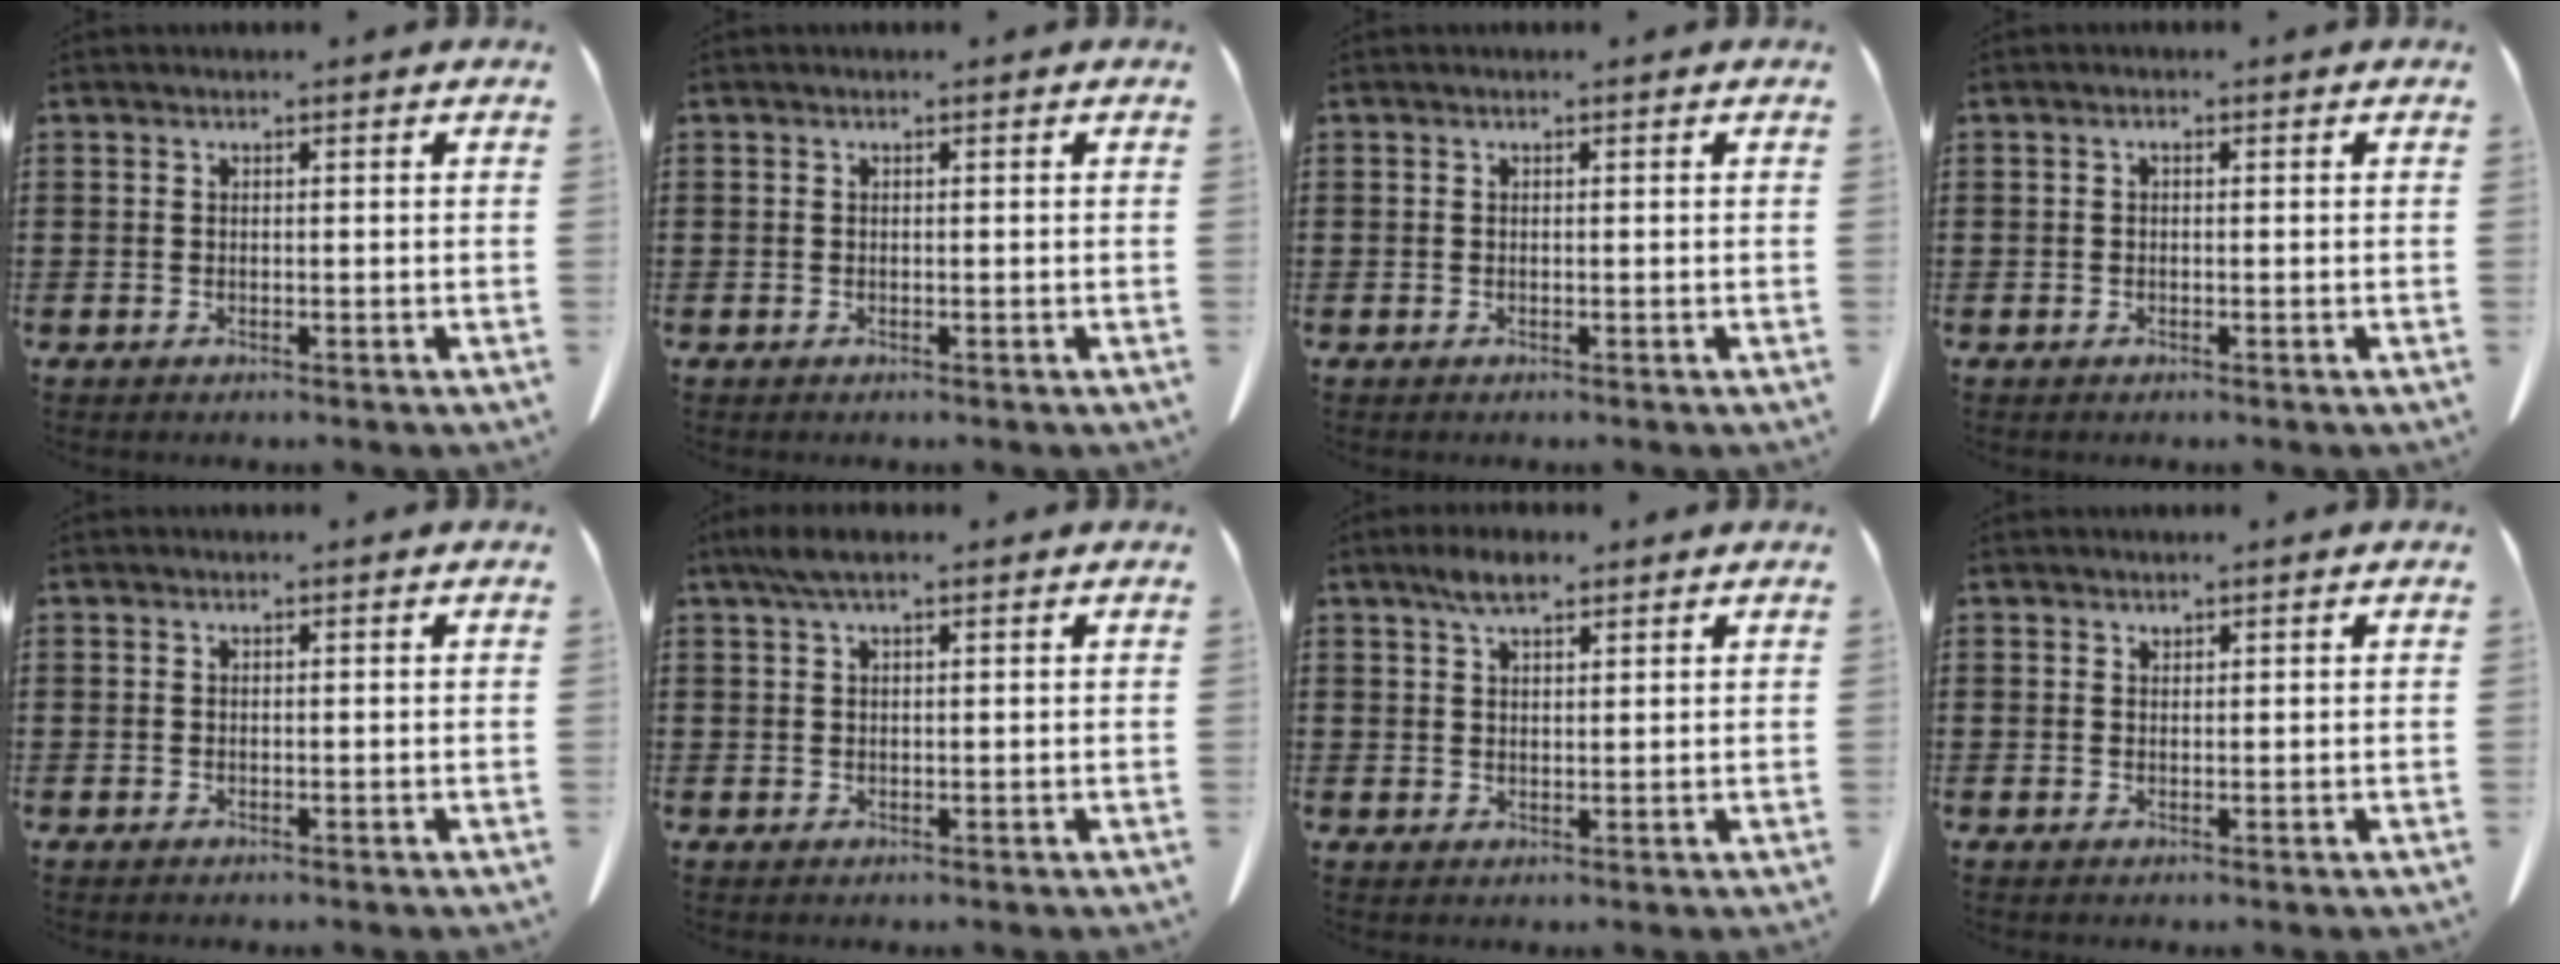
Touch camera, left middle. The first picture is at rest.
{"total": 0.0}
{"total": 0.0}
{"total": 0.7, "force": [-0.1, 0.1, 0.6], "torque": [-0.014, -0.005, 0.000]}
{"total": 0.0}
{"total": 2.8, "force": [1.5, 0.9, 2.2], "torque": [-0.048, 0.003, 0.029]}
{"total": 4.0, "force": [2.8, 1.4, 2.5], "torque": [-0.055, 0.003, 0.053]}
{"total": 0.7, "force": [0.7, 0.0, 0.0], "torque": [-0.002, -0.004, 0.017]}